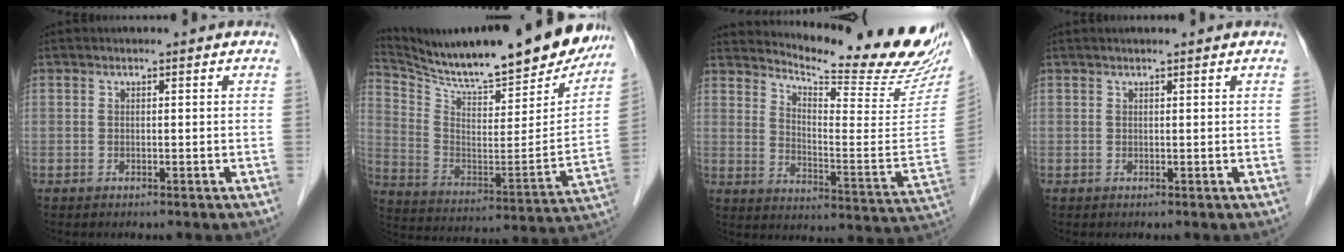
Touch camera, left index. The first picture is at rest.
{"total": 26.7, "force": [23.5, 3.9, 12.0], "torque": [-0.207, -0.066, 0.340]}
{"total": 20.5, "force": [19.4, 0.8, 6.7], "torque": [-0.114, -0.118, 0.244]}
{"total": 1.8, "force": [1.6, 0.0, 0.9], "torque": [-0.009, 0.020, 0.024]}